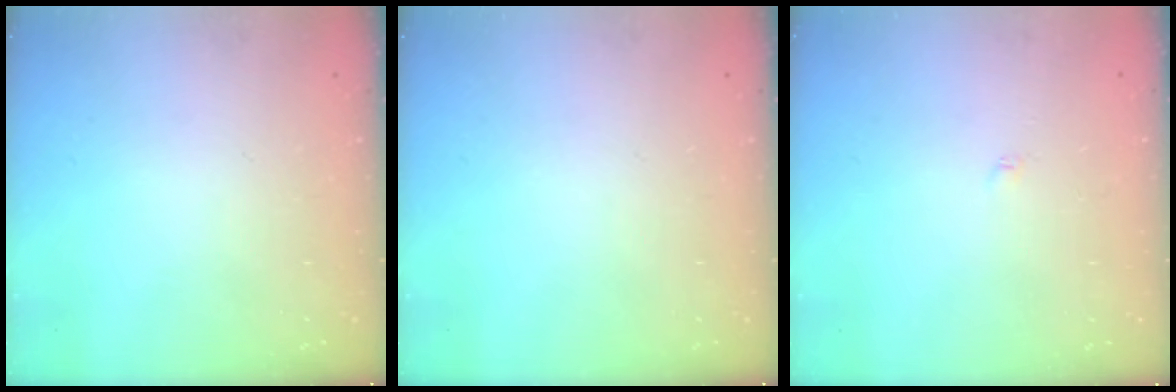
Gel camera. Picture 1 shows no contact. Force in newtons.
{"total": 0.0}
{"total": 1.8, "press": 1.7, "slide": 0.3}